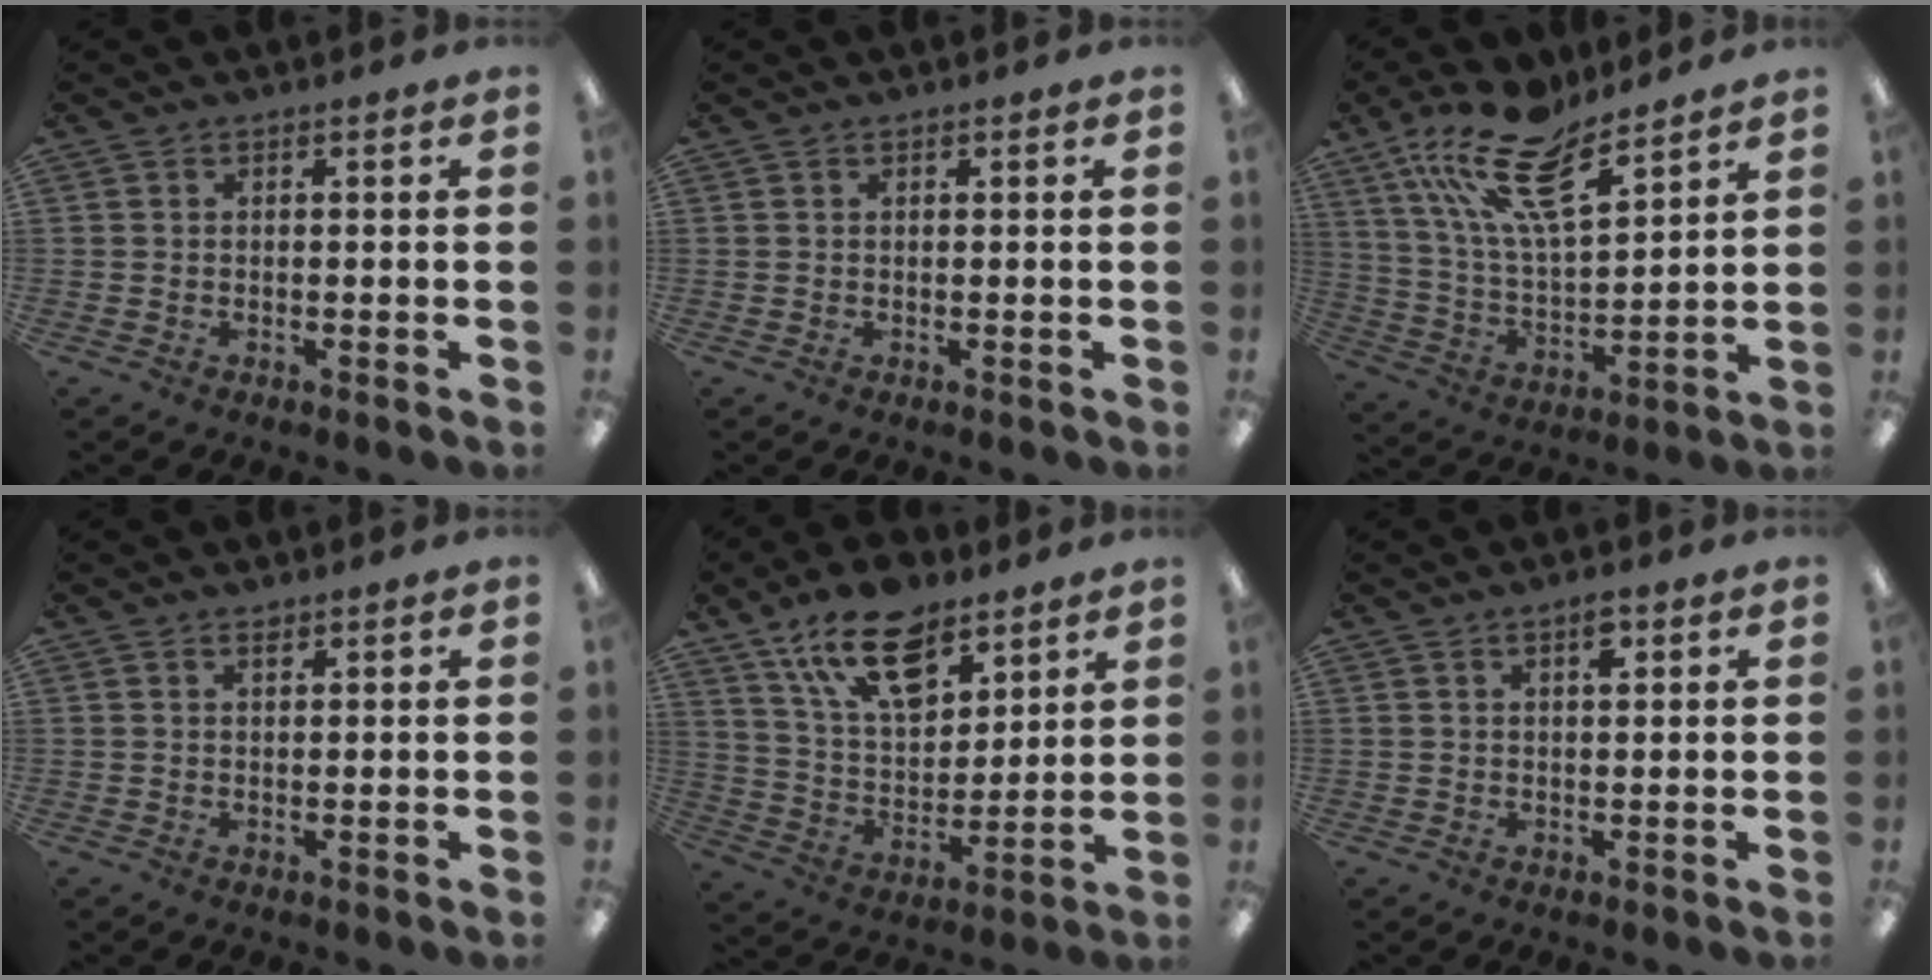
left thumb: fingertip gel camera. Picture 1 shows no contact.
{"total": 0.5, "force": [0.4, 0.2, 0.3], "torque": [-0.007, 0.002, 0.007]}
{"total": 19.3, "force": [13.3, 7.0, 12.2], "torque": [-0.229, -0.067, 0.234]}
{"total": 1.5, "force": [1.3, 0.4, 0.5], "torque": [-0.013, -0.002, 0.025]}
{"total": 16.8, "force": [11.0, 8.5, 9.5], "torque": [-0.172, -0.046, 0.199]}
{"total": 3.2, "force": [2.0, 1.0, 2.2], "torque": [-0.033, -0.003, 0.030]}